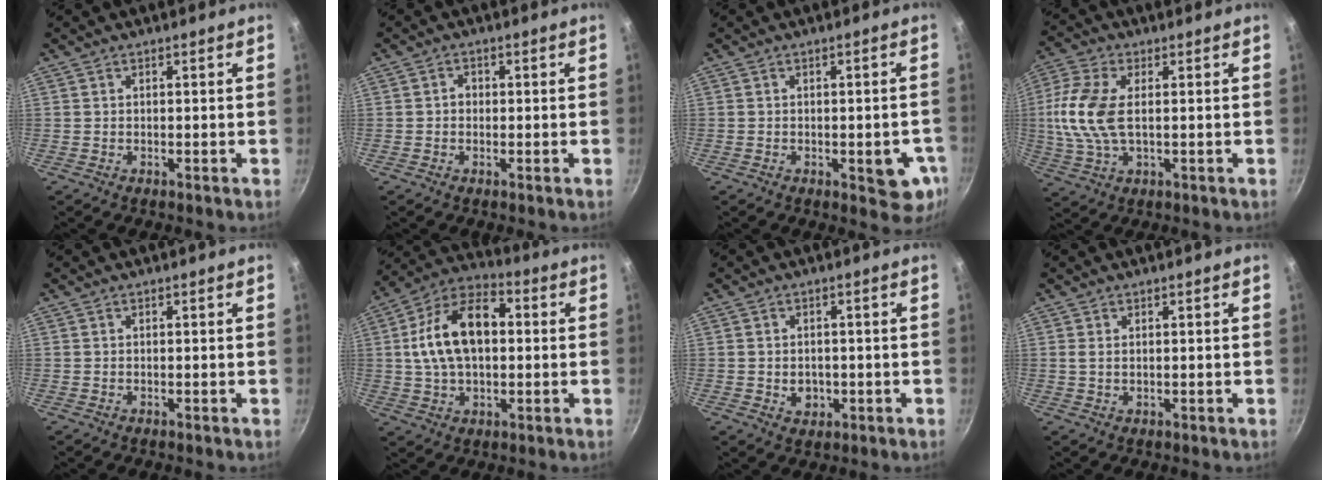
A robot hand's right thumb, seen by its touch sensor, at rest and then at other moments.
{"total": 1.6, "force": [-0.1, 1.4, 0.8], "torque": [-0.007, 0.006, -0.006]}
{"total": 7.4, "force": [-1.9, 3.3, 6.3], "torque": [-0.052, 0.001, -0.023]}
{"total": 11.3, "force": [0.8, 5.9, 9.6], "torque": [-0.205, 0.009, 0.009]}
{"total": 0.0}
{"total": 16.3, "force": [1.7, 10.1, 12.7], "torque": [-0.203, 0.029, 0.015]}
{"total": 3.6, "force": [-0.6, 3.0, 1.9], "torque": [-0.017, 0.004, -0.003]}
{"total": 0.9, "force": [0.5, 0.4, 0.7], "torque": [-0.015, 0.000, 0.010]}